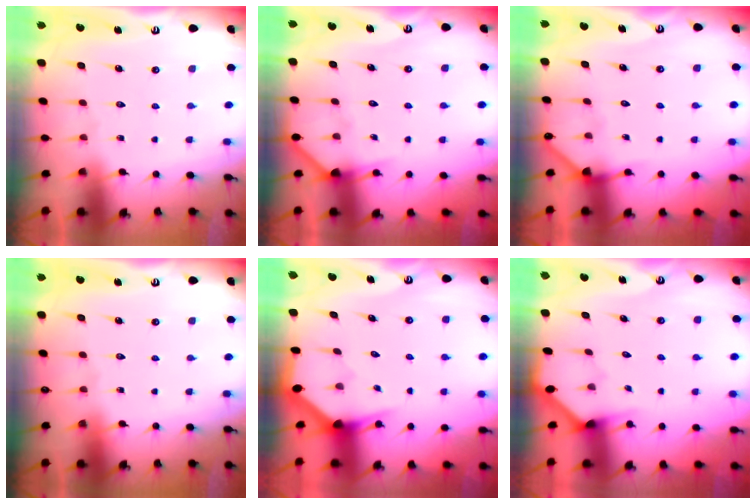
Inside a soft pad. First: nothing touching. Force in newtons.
{"total": 4.8, "press": 4.8, "slide": 0.3}
{"total": 3.1, "press": 3.0, "slide": 0.3}
{"total": 0.0}
{"total": 3.1, "press": 3.1, "slide": 0.1}
{"total": 2.4, "press": 2.3, "slide": 0.3}